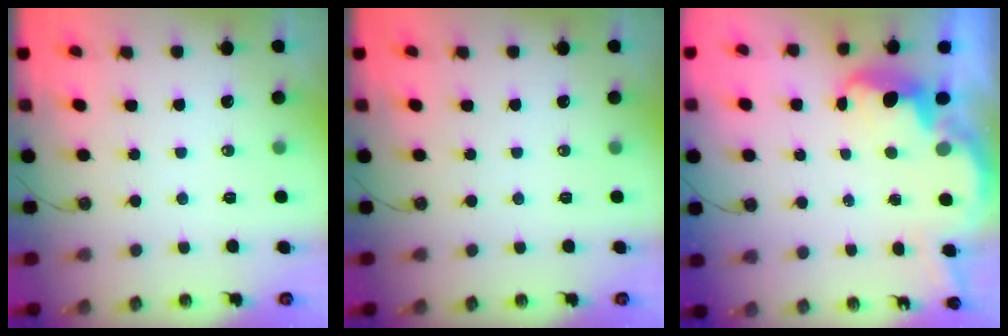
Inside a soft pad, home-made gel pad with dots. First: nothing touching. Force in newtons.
{"total": 0.0}
{"total": 4.7, "press": 4.7, "slide": 0.5}